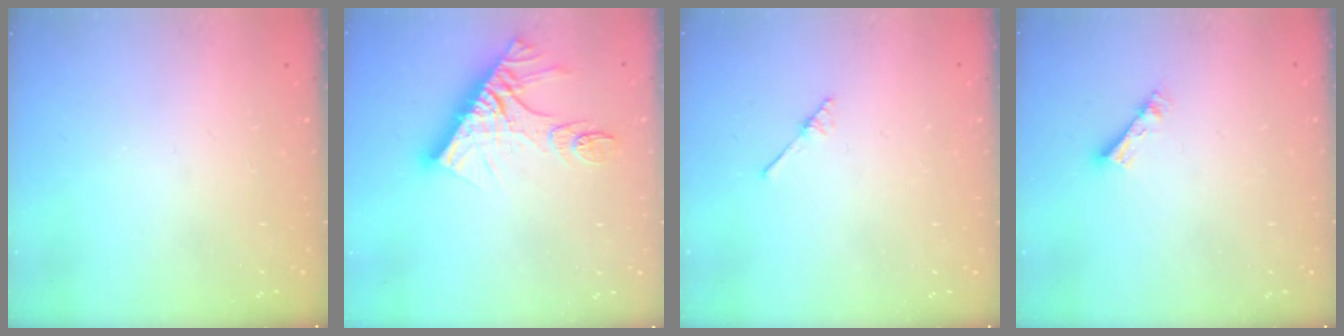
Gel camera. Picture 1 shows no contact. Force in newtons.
{"total": 13.6, "press": 13.6, "slide": 1.1}
{"total": 2.0, "press": 2.0, "slide": 0.2}
{"total": 4.6, "press": 4.6, "slide": 0.3}